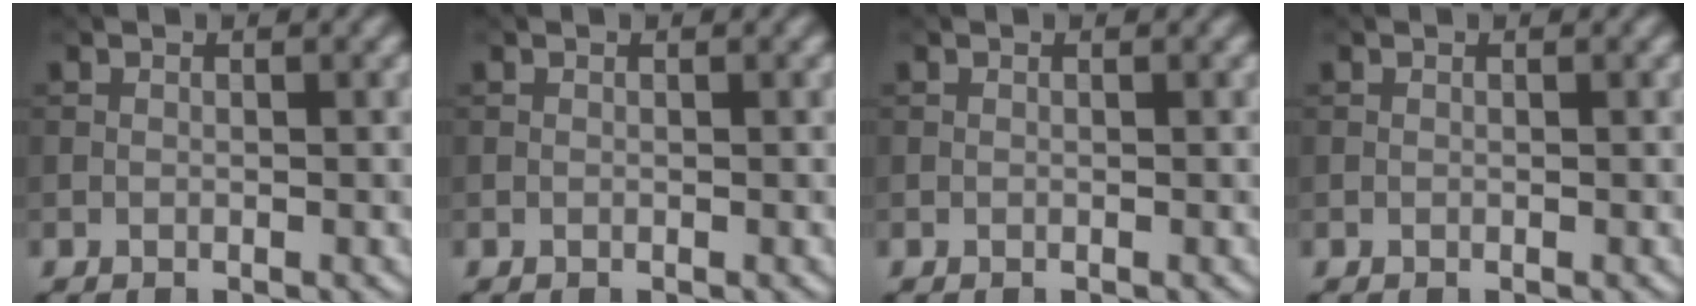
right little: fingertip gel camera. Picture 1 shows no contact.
{"total": 0.0}
{"total": 0.0}
{"total": 0.0}